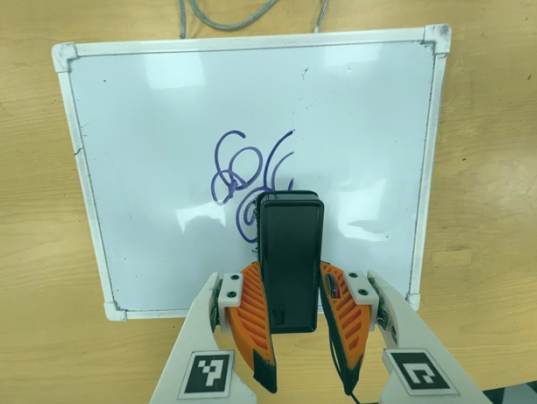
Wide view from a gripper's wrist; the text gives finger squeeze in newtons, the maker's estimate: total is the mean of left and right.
{"total": 6.1, "left": 4.7, "right": 7.5}